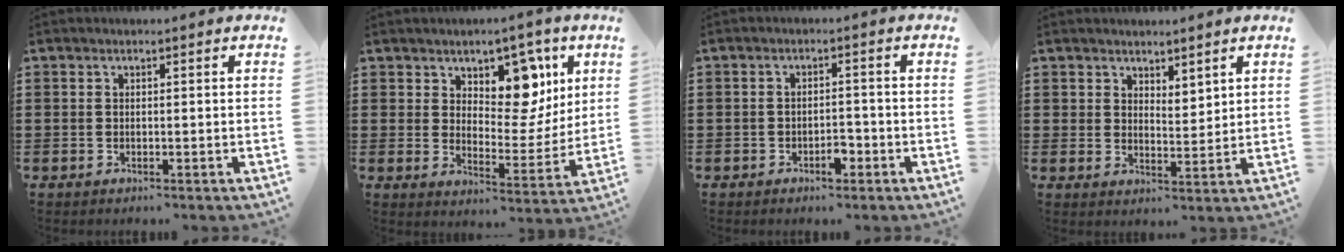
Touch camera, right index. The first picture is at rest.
{"total": 9.2, "force": [5.4, 5.6, 4.8], "torque": [-0.085, -0.027, 0.092]}
{"total": 2.7, "force": [-1.6, 1.1, 1.8], "torque": [-0.032, 0.003, -0.031]}
{"total": 3.1, "force": [2.9, 1.1, -0.2], "torque": [-0.005, -0.002, 0.056]}